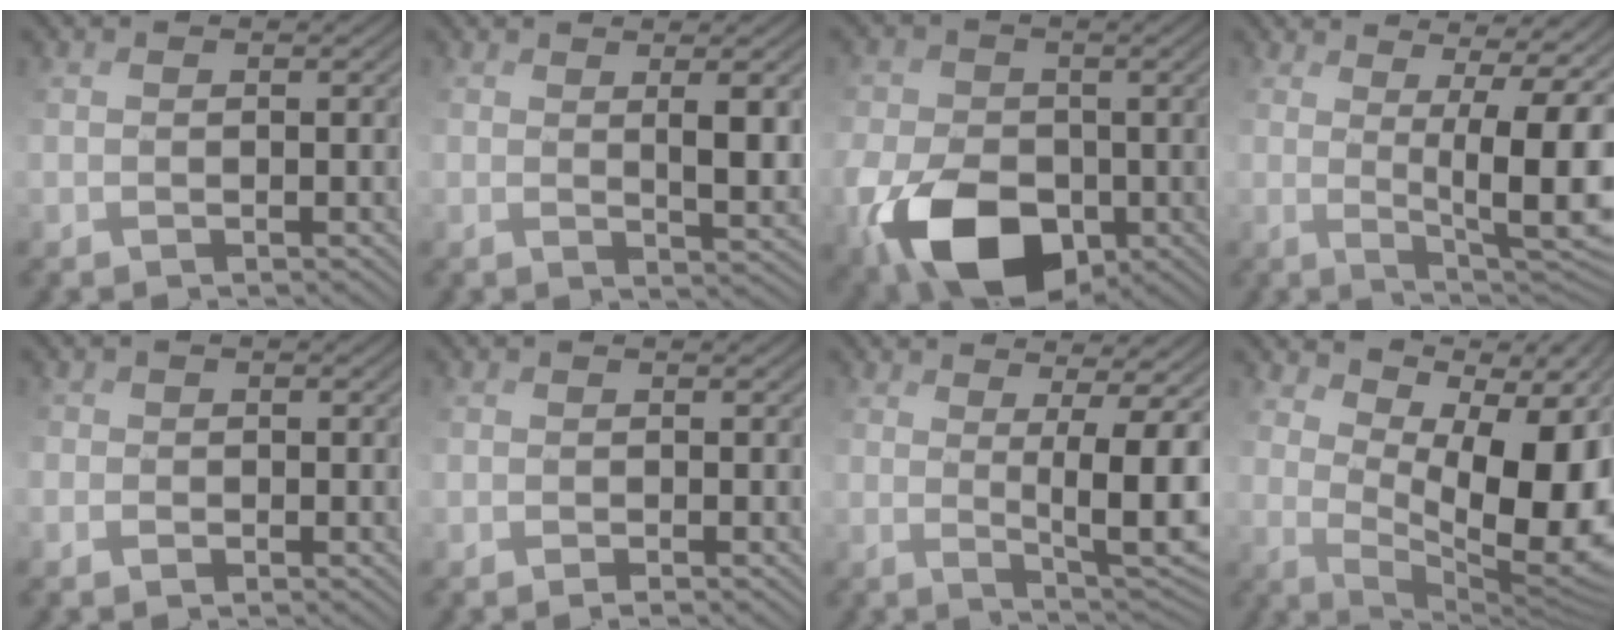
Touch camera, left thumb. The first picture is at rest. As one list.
[{"total": 5.4, "force": [1.8, 1.5, 4.9], "torque": [-0.087, 0.000, 0.042]}, {"total": 12.8, "force": [-4.6, 8.3, 8.6], "torque": [-0.193, -0.032, -0.083]}, {"total": 12.9, "force": [2.2, 4.0, 12.1], "torque": [-0.168, 0.017, 0.051]}, {"total": 1.5, "force": [-0.6, 1.2, 0.6], "torque": [-0.017, 0.002, -0.008]}, {"total": 1.0, "force": [-0.8, 0.2, 0.6], "torque": [-0.012, 0.001, -0.017]}, {"total": 9.8, "force": [1.7, 2.3, 9.4], "torque": [-0.147, 0.007, 0.040]}, {"total": 13.7, "force": [3.8, 6.0, 11.7], "torque": [-0.167, 0.002, 0.081]}]